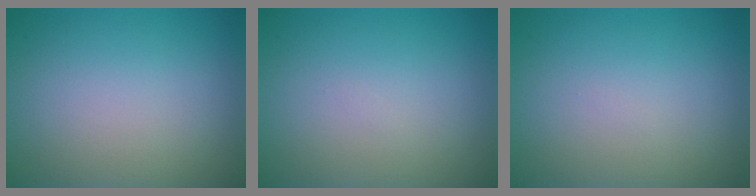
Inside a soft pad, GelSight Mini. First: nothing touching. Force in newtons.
{"total": 0.0}
{"total": 0.0}